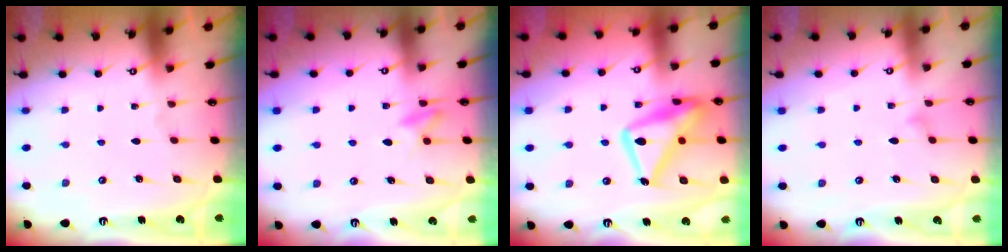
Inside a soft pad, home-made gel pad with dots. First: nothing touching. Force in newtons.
{"total": 9.5, "press": 9.4, "slide": 1.5}
{"total": 18.8, "press": 18.7, "slide": 1.6}
{"total": 7.5, "press": 7.5, "slide": 0.3}